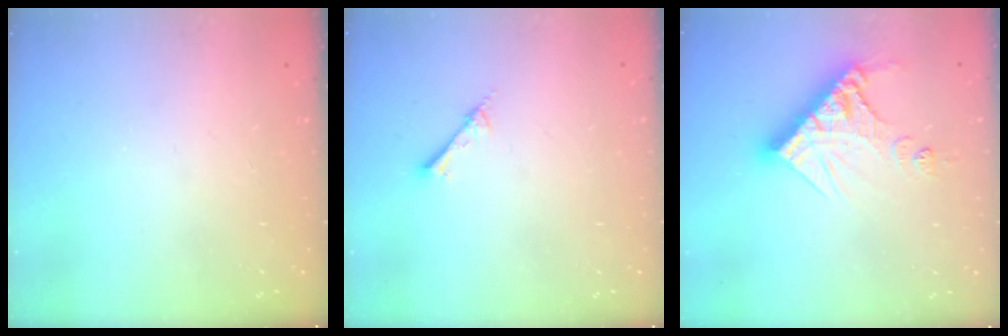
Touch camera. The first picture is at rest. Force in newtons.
{"total": 1.5, "press": 1.4, "slide": 0.2}
{"total": 13.7, "press": 13.6, "slide": 1.6}